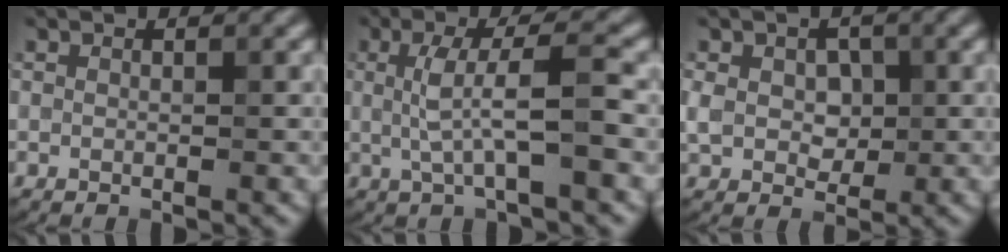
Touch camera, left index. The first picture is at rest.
{"total": 4.5, "force": [0.2, 0.8, 4.4], "torque": [-0.087, 0.006, 0.004]}
{"total": 3.6, "force": [0.2, 2.8, 2.4], "torque": [-0.048, -0.003, 0.001]}